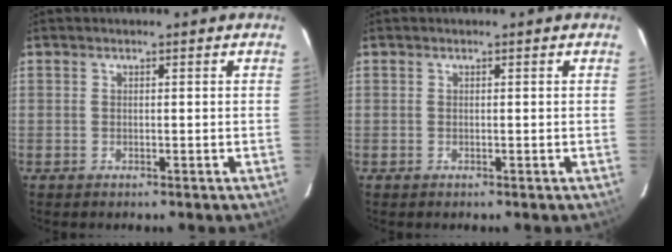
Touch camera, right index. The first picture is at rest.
{"total": 0.0}